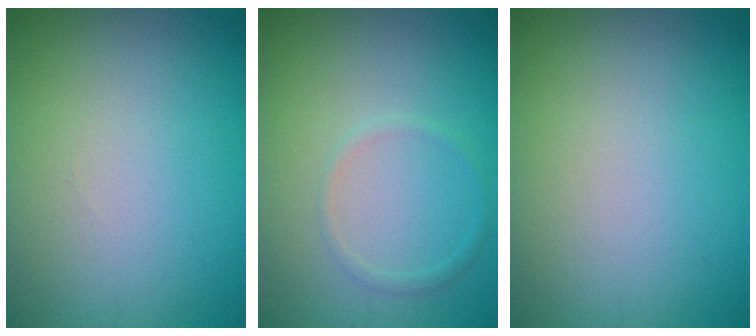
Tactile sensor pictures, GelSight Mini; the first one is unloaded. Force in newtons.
{"total": 1.0, "press": 1.0, "slide": 0.1}
{"total": 0.0}